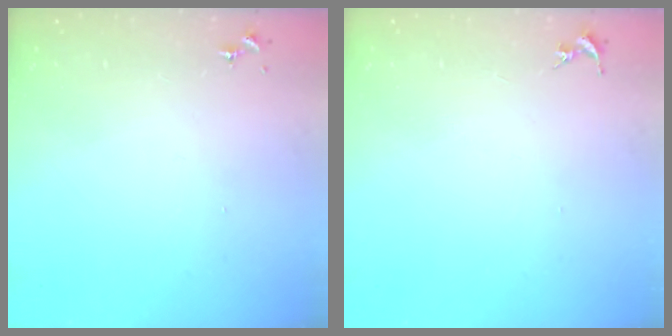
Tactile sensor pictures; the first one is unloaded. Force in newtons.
{"total": 0.0}